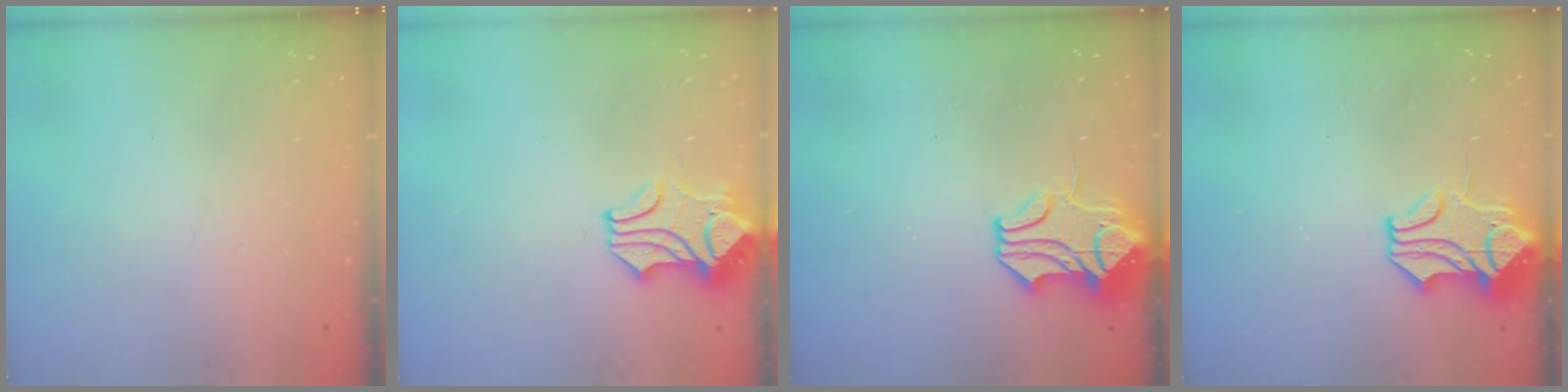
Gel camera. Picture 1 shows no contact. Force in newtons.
{"total": 2.4, "press": 2.1, "slide": 1.1}
{"total": 2.3, "press": 1.7, "slide": 1.6}
{"total": 2.1, "press": 1.5, "slide": 1.5}